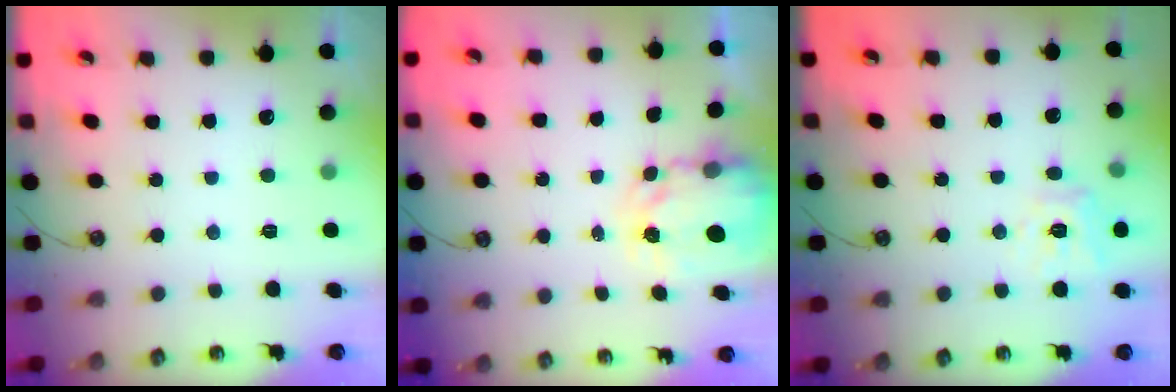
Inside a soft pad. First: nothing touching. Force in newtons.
{"total": 3.9, "press": 3.9, "slide": 0.3}
{"total": 10.4, "press": 10.4, "slide": 1.1}